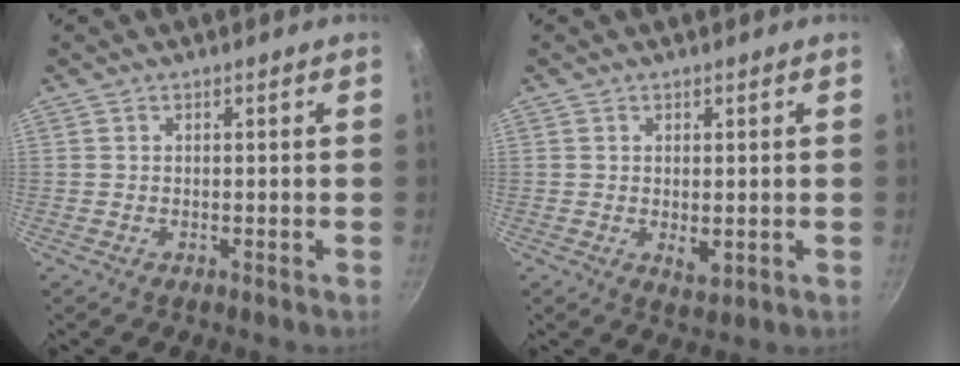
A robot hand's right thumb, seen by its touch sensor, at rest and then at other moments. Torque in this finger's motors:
{"motor_torque": [-0.53, 0.35, 0.50, 0.16, 0.08]}